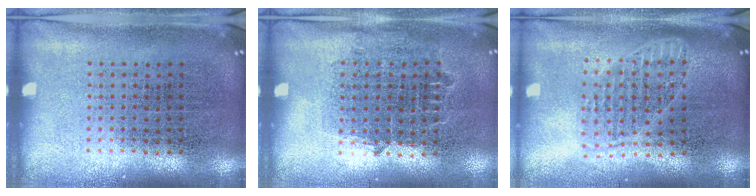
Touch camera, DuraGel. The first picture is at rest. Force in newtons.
{"total": 0.8, "press": 0.8, "slide": 0.3}
{"total": 1.7, "press": 1.4, "slide": 0.9}